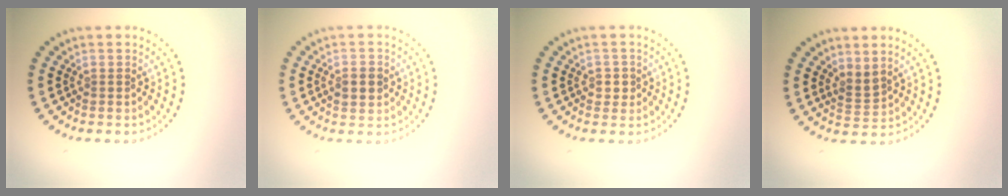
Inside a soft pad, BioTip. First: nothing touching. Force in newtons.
{"total": 2.0, "press": 1.9, "slide": 0.2}
{"total": 1.1, "press": 1.0, "slide": 0.5}
{"total": 1.8, "press": 1.3, "slide": 1.2}